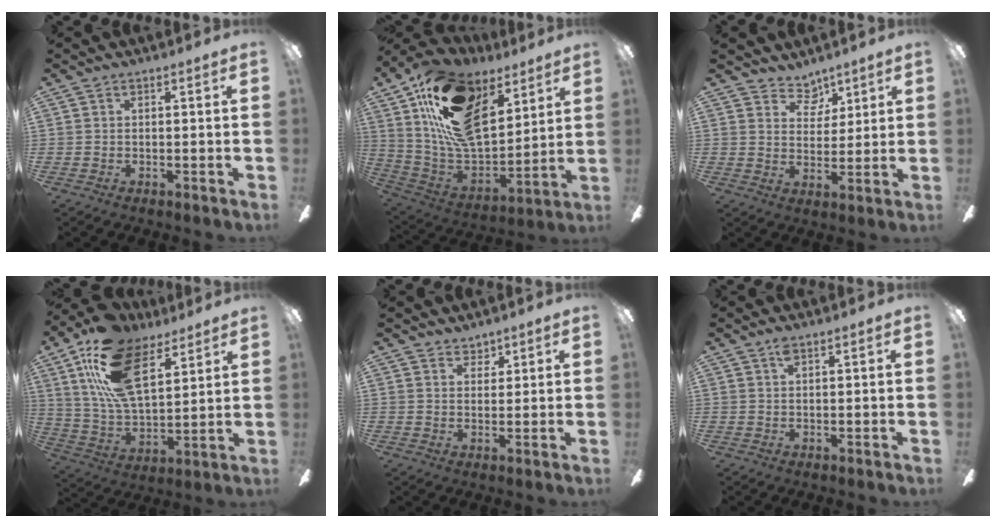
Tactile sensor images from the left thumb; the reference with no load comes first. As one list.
[{"total": 24.0, "force": [11.7, 13.5, 16.0], "torque": [-0.312, -0.053, 0.211]}, {"total": 6.4, "force": [4.9, 3.9, 1.5], "torque": [-0.016, -0.031, 0.089]}, {"total": 21.8, "force": [12.3, 10.8, 14.4], "torque": [-0.300, -0.041, 0.223]}, {"total": 3.5, "force": [2.8, 2.1, 0.2], "torque": [0.003, -0.012, 0.050]}, {"total": 1.8, "force": [1.1, 0.8, 1.2], "torque": [-0.027, 0.002, 0.020]}]